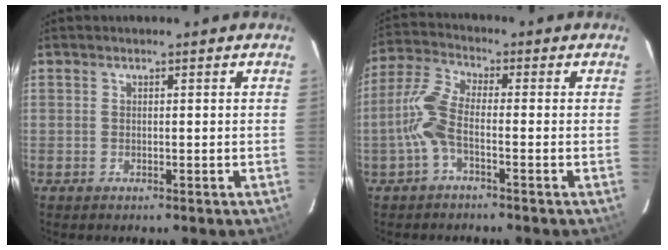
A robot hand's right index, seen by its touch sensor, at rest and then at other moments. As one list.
[{"total": 6.8, "force": [-2.3, 2.0, 6.1], "torque": [-0.149, 0.012, -0.052]}]